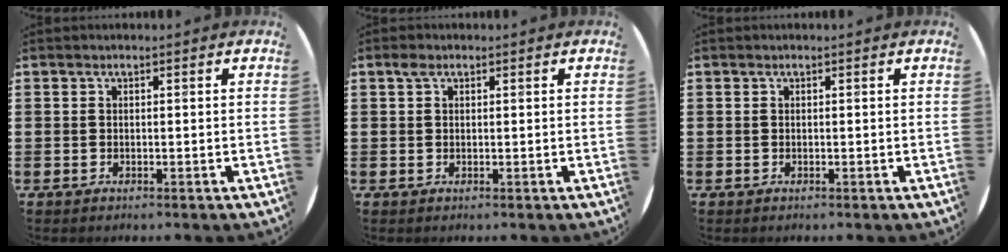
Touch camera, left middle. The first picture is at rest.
{"total": 1.1, "force": [0.6, 0.7, 0.6], "torque": [-0.006, 0.003, 0.009]}
{"total": 0.0}